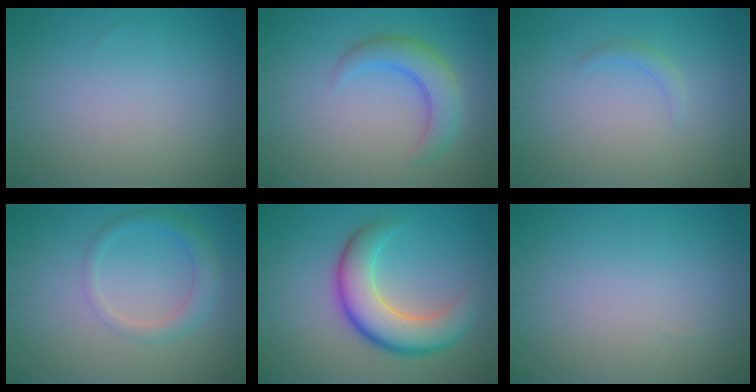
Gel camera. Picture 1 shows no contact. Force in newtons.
{"total": 3.7, "press": 3.7, "slide": 0.1}
{"total": 0.9, "press": 0.9, "slide": 0.0}
{"total": 2.3, "press": 2.3, "slide": 0.1}
{"total": 7.0, "press": 7.0, "slide": 0.5}
{"total": 0.0}